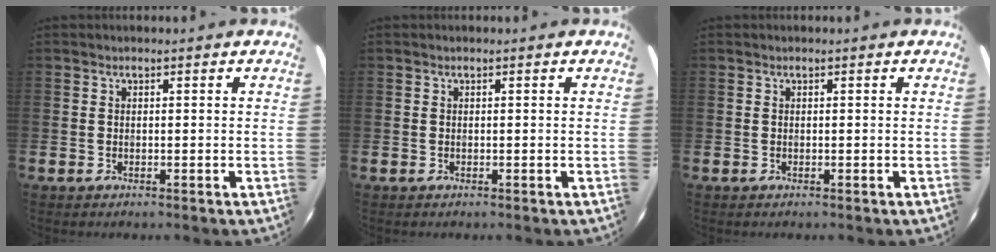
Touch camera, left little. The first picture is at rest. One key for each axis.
{"total": 0.0}
{"total": 0.0}